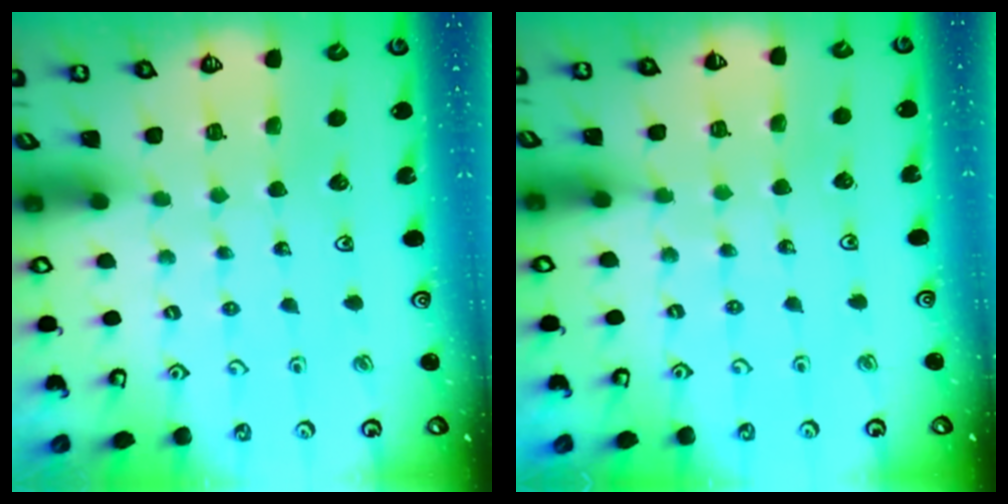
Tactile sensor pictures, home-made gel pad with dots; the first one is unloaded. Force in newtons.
{"total": 5.8, "press": 5.7, "slide": 0.8}